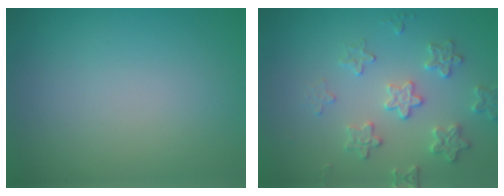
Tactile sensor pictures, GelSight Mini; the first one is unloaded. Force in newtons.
{"total": 3.1, "press": 3.1, "slide": 0.4}